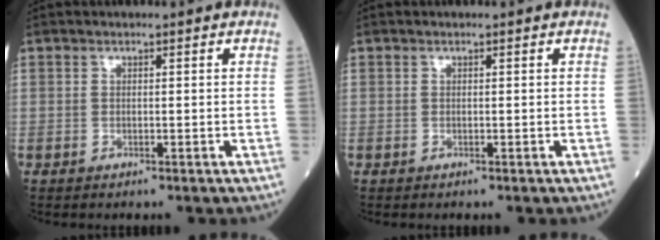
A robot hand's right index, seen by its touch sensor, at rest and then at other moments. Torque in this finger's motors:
{"motor_torque": [0.00, 0.00, 0.00, 0.00]}